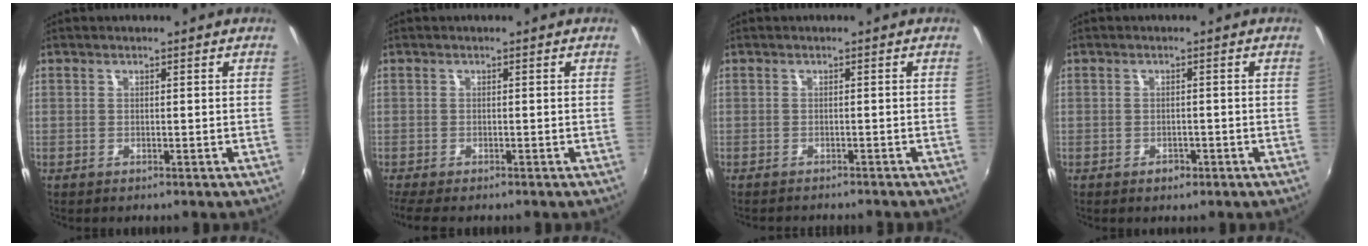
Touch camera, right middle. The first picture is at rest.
{"total": 4.3, "force": [-3.4, 0.9, 2.4], "torque": [-0.055, -0.025, -0.061]}
{"total": 4.3, "force": [-4.0, 0.8, 1.5], "torque": [-0.036, -0.014, -0.057]}
{"total": 1.9, "force": [-1.2, 1.2, 0.8], "torque": [-0.014, 0.000, -0.016]}